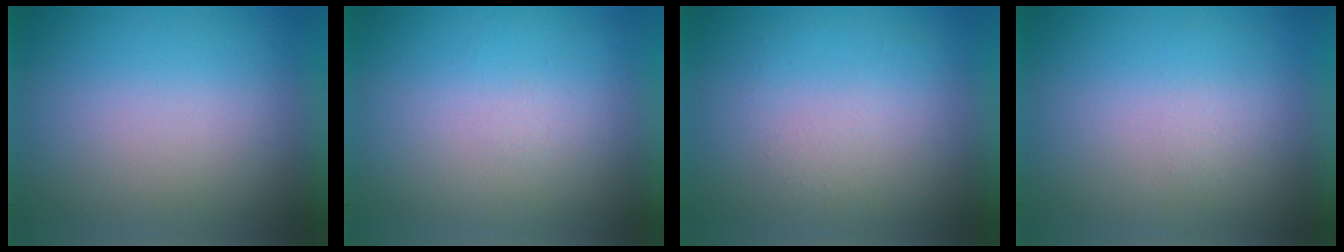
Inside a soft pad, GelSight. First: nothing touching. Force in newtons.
{"total": 1.0}
{"total": 1.1}
{"total": 1.3}